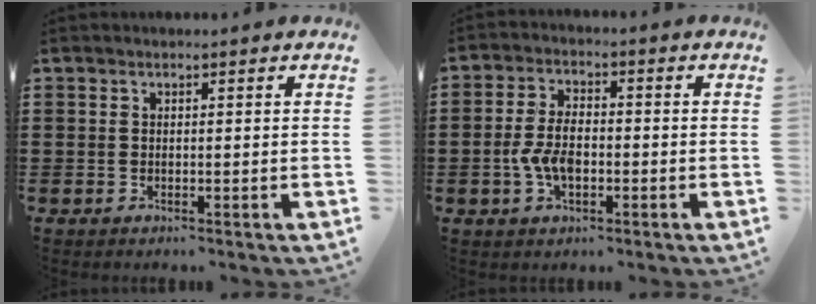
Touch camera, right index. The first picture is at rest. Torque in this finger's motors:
{"motor_torque": [1.48, 0.41, 0.52, 0.16]}